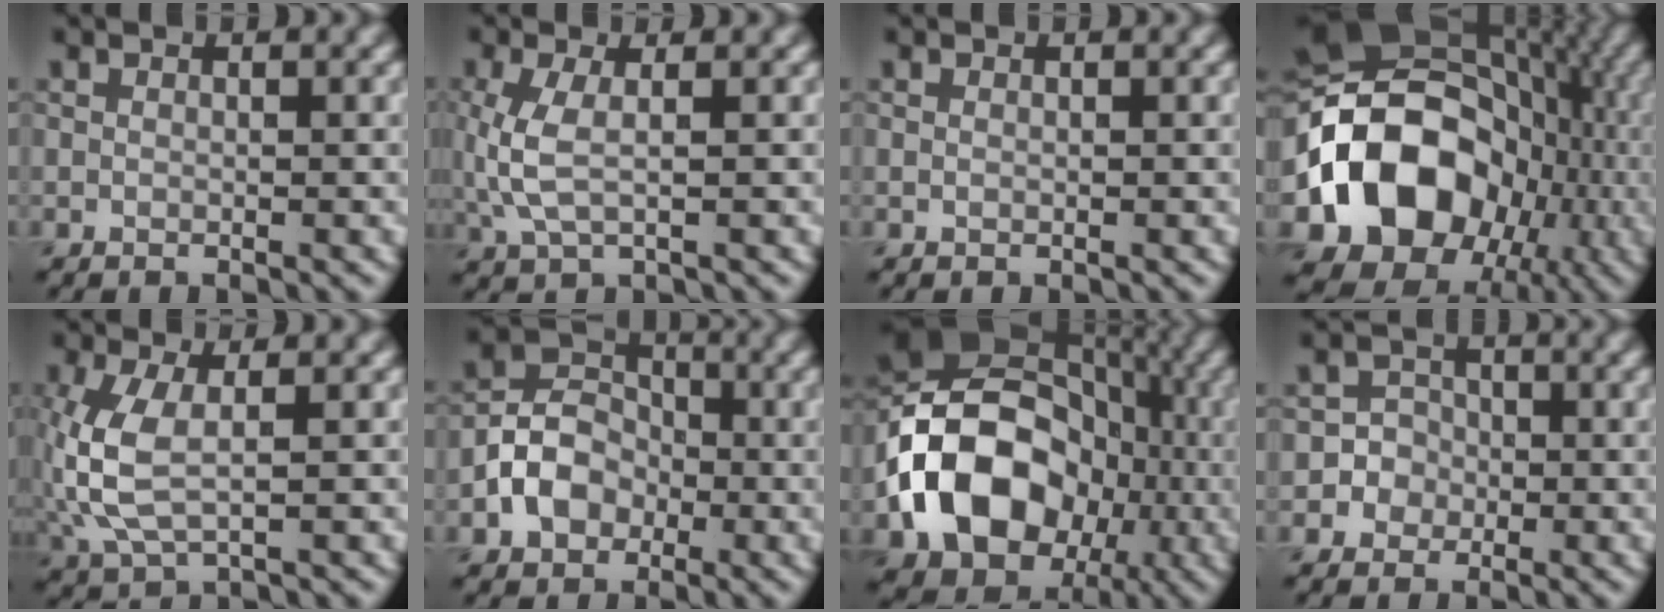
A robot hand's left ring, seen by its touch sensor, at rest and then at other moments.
{"total": 3.6, "force": [0.2, 1.5, 3.2], "torque": [-0.088, 0.000, 0.003]}
{"total": 0.0}
{"total": 15.6, "force": [-3.1, 12.5, 8.9], "torque": [-0.135, -0.002, -0.065]}
{"total": 5.4, "force": [-0.1, 2.7, 4.7], "torque": [-0.132, -0.002, 0.001]}
{"total": 4.6, "force": [-1.7, 3.6, 2.4], "torque": [-0.039, 0.007, -0.038]}
{"total": 14.3, "force": [-3.6, 10.8, 8.7], "torque": [-0.155, 0.007, -0.080]}
{"total": 3.4, "force": [-1.1, 3.2, 0.3], "torque": [0.028, 0.011, -0.033]}